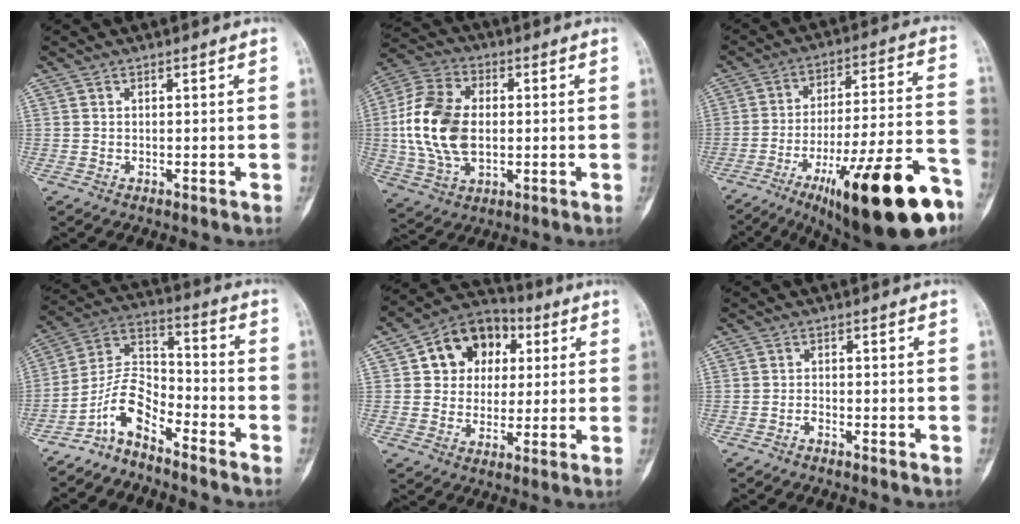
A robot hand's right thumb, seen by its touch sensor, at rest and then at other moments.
{"total": 16.1, "force": [-0.1, 10.3, 12.4], "torque": [-0.248, 0.009, 0.000]}
{"total": 27.5, "force": [-15.2, 6.4, 22.0], "torque": [-0.274, 0.064, -0.228]}
{"total": 9.2, "force": [-6.6, 4.0, 5.0], "torque": [-0.093, 0.084, -0.139]}
{"total": 12.9, "force": [3.3, 10.6, 6.6], "torque": [-0.058, 0.007, 0.046]}
{"total": 1.0, "force": [-0.9, 0.2, 0.5], "torque": [-0.013, 0.010, -0.018]}